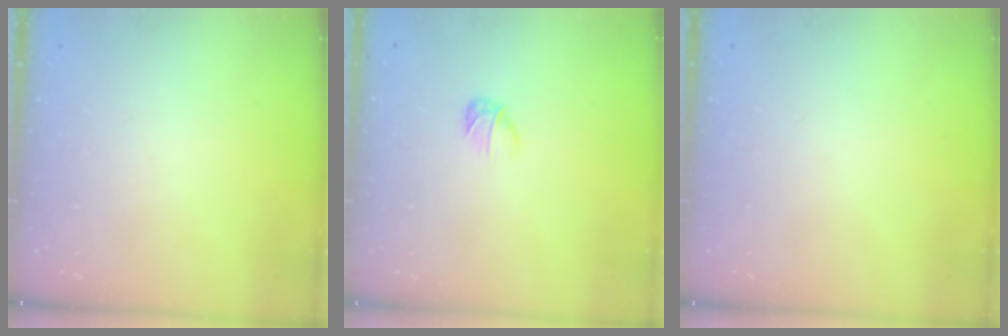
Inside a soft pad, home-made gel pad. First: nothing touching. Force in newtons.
{"total": 2.7, "press": 2.7, "slide": 0.7}
{"total": 0.0}